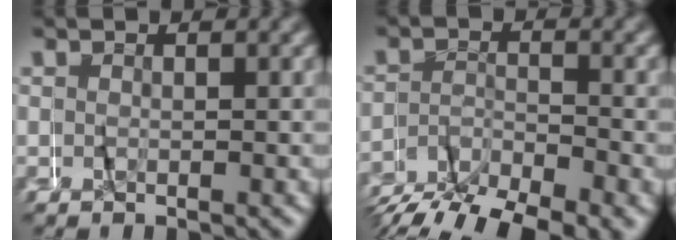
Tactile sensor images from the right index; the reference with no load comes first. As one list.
[{"total": 5.7, "force": [-5.1, 1.1, 2.3], "torque": [-0.025, 0.004, -0.094]}]